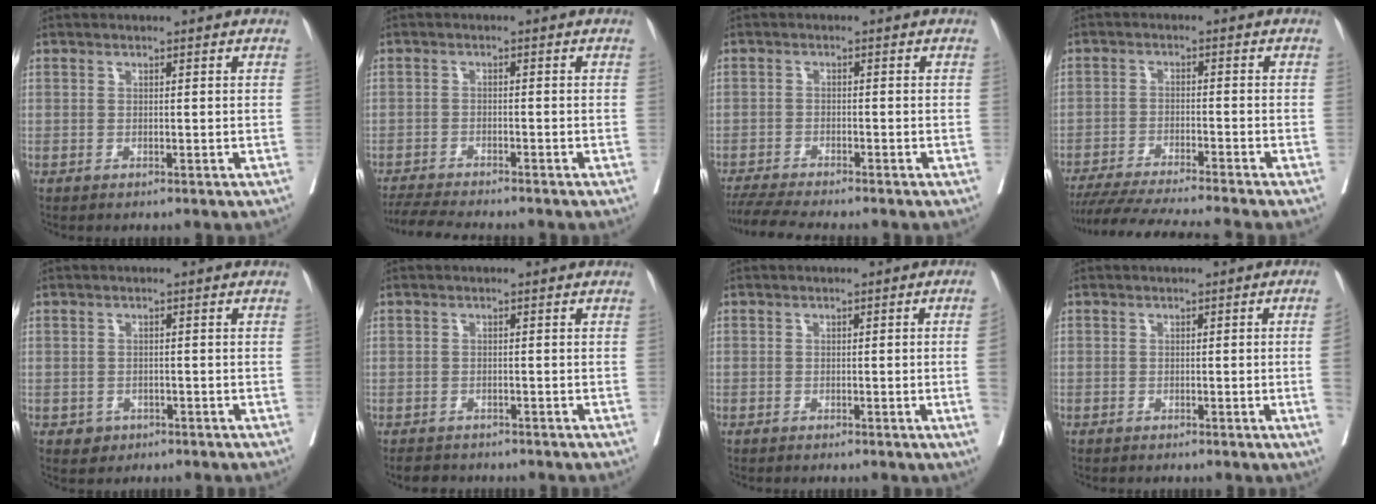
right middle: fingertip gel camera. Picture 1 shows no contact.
{"total": 8.2, "force": [-7.5, 0.3, 3.3], "torque": [-0.053, -0.017, -0.120]}
{"total": 7.6, "force": [-6.9, -0.2, 3.3], "torque": [-0.053, -0.019, -0.113]}
{"total": 14.1, "force": [-12.6, -1.4, 6.2], "torque": [-0.086, -0.032, -0.201]}
{"total": 2.0, "force": [-1.1, 1.6, 0.4], "torque": [-0.008, 0.004, -0.012]}
{"total": 2.9, "force": [-2.5, 1.4, 0.3], "torque": [-0.013, -0.003, -0.039]}
{"total": 2.9, "force": [-0.7, -1.0, 2.7], "torque": [-0.038, -0.004, -0.010]}
{"total": 2.8, "force": [-0.7, -1.0, 2.5], "torque": [-0.036, -0.004, -0.010]}